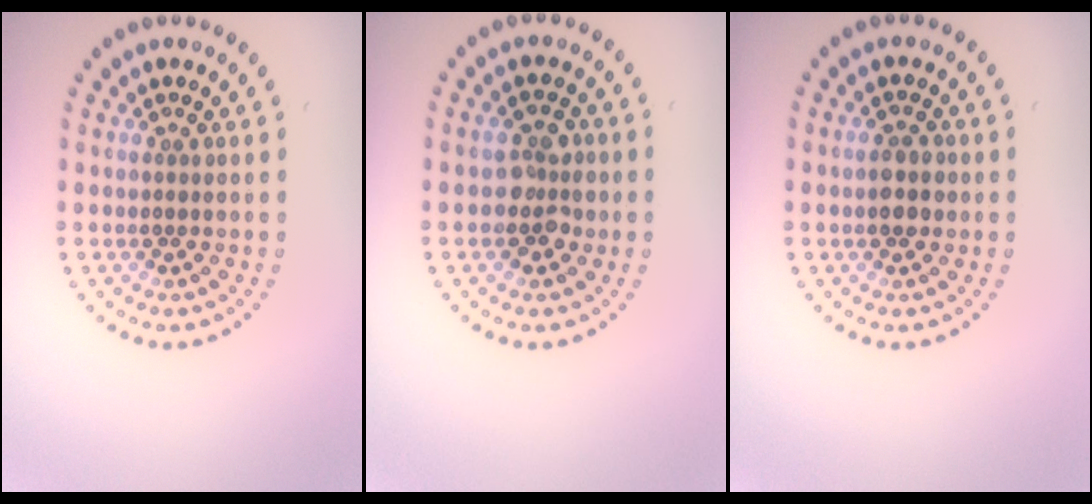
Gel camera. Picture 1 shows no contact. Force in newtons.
{"total": 2.8, "press": 2.7, "slide": 0.5}
{"total": 2.0, "press": 2.0, "slide": 0.1}